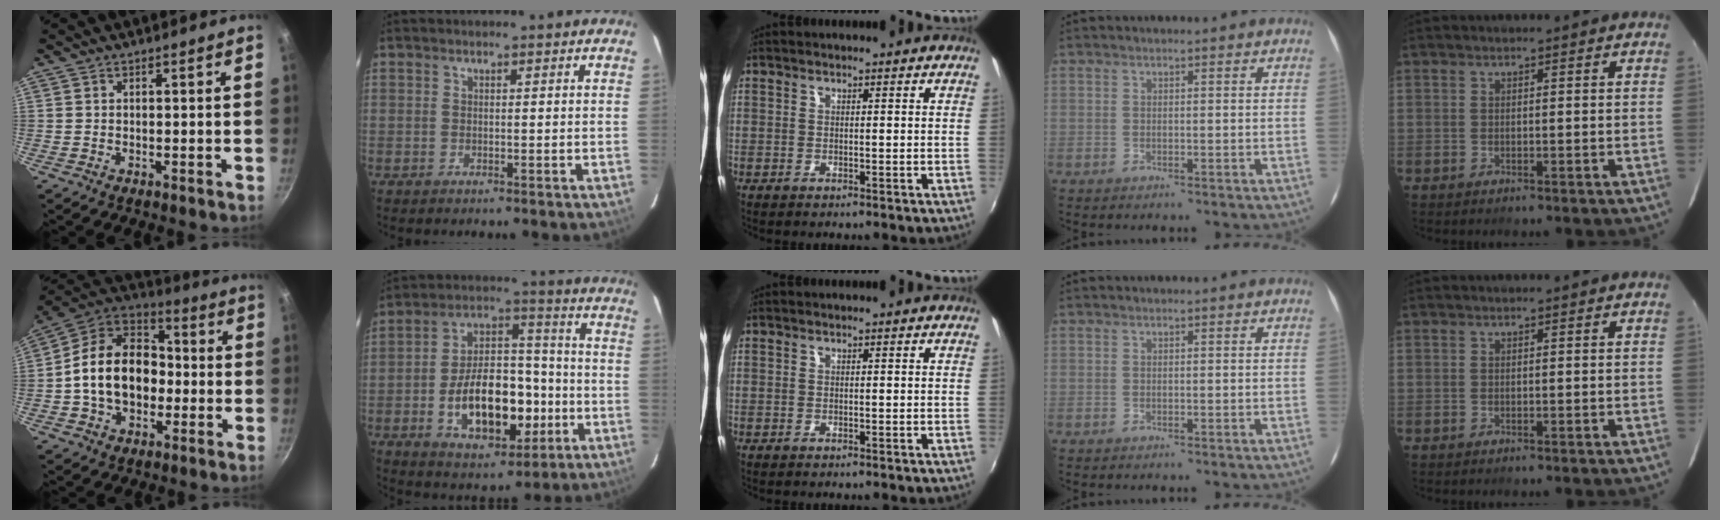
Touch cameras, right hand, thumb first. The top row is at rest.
{"thumb": {"total": 17.9, "force": [-1.8, 13.2, 12.0], "torque": [-0.177, 0.043, -0.047]}, "index": {"total": 18.4, "force": [-5.1, 10.3, 14.3], "torque": [-0.259, 0.026, -0.064]}}